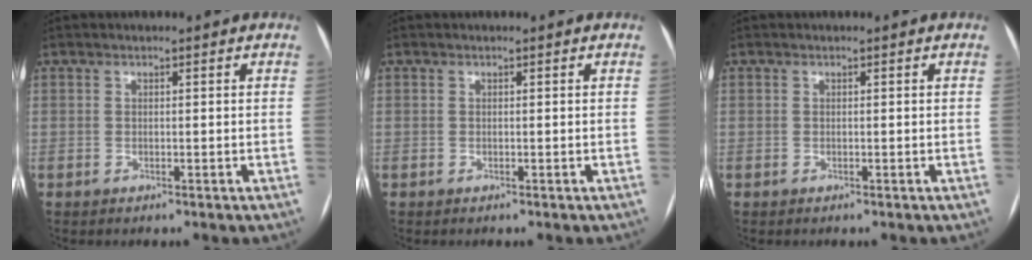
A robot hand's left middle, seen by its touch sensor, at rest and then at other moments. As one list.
[{"total": 0.0}, {"total": 0.0}]